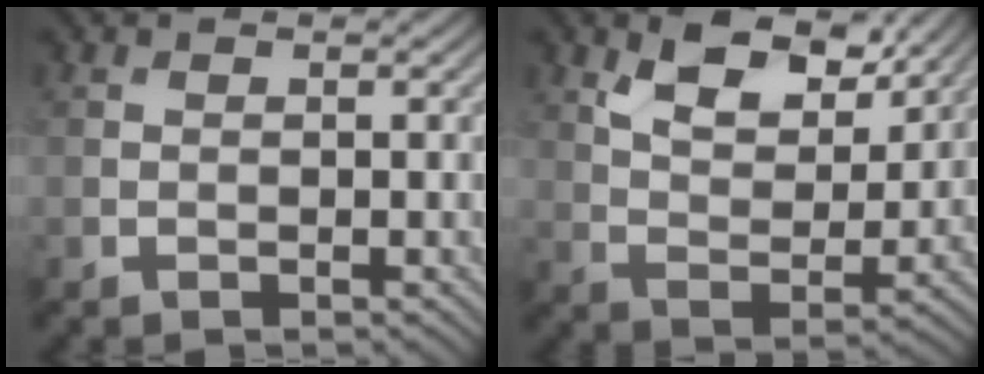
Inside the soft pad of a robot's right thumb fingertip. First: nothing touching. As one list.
[{"total": 8.6, "force": [5.3, 4.0, 5.5], "torque": [-0.110, -0.005, 0.096]}]